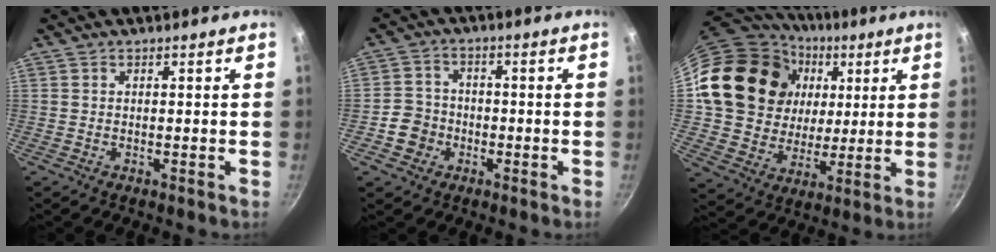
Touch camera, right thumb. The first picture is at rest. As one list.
[{"total": 5.6, "force": [-2.1, 5.0, 1.4], "torque": [-0.004, 0.024, -0.043]}, {"total": 23.3, "force": [6.7, 18.8, 12.1], "torque": [-0.207, 0.005, 0.126]}]